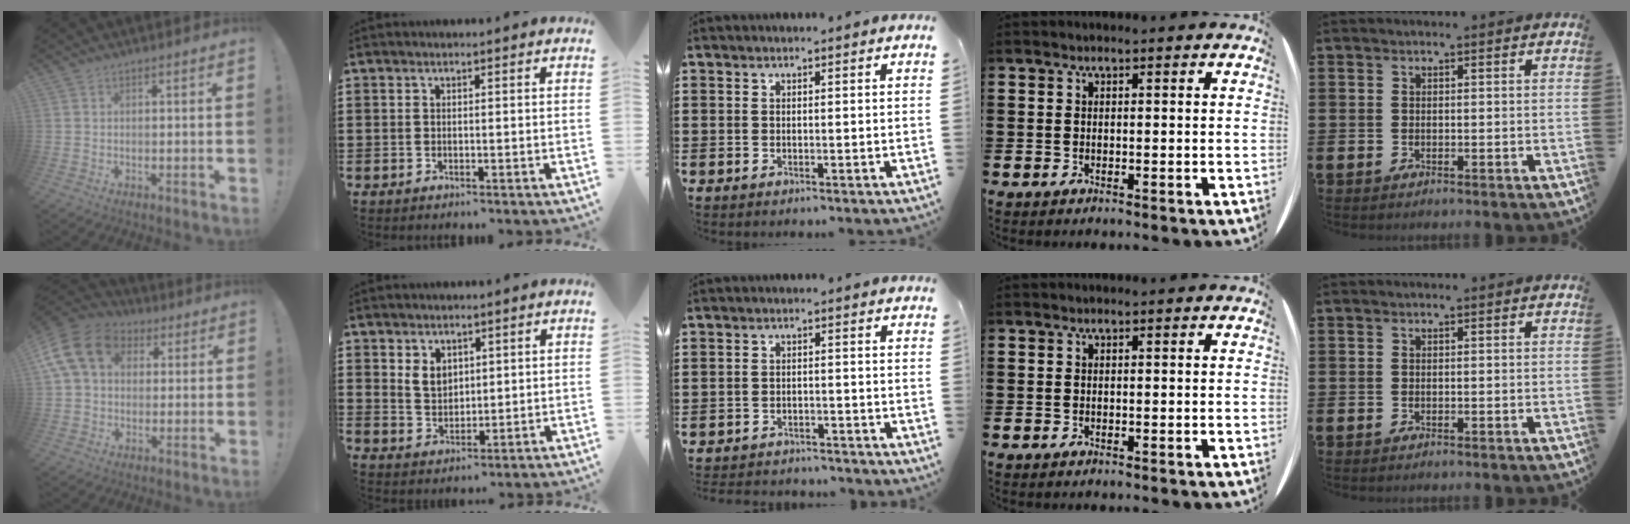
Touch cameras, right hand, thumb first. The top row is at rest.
{"thumb": {"total": 15.2, "force": [4.7, 11.6, 8.6], "torque": [-0.150, -0.003, 0.093]}, "index": {"total": 3.6, "force": [2.0, 2.6, 1.5], "torque": [-0.038, 0.011, 0.037]}, "middle": {"total": 2.6, "force": [-2.6, 0.4, -0.2], "torque": [-0.005, -0.002, -0.056]}}